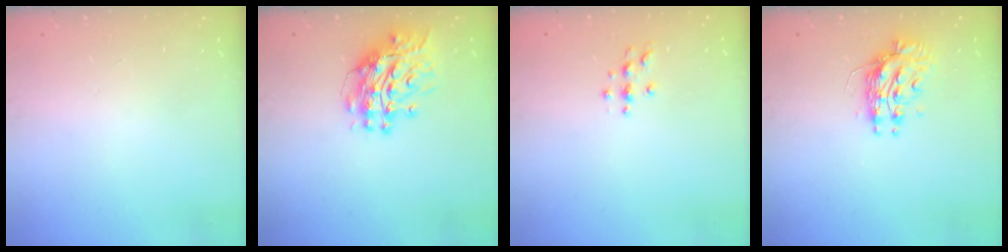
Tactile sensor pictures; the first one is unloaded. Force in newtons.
{"total": 11.7, "press": 11.6, "slide": 1.2}
{"total": 3.7, "press": 3.6, "slide": 0.5}
{"total": 9.2, "press": 9.2, "slide": 0.7}